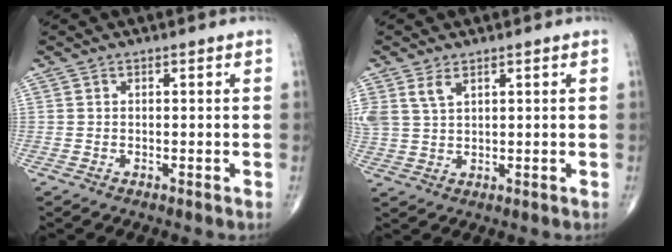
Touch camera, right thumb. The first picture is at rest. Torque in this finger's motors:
{"motor_torque": [0.05, 0.11, 0.59, 0.63, 0.17]}